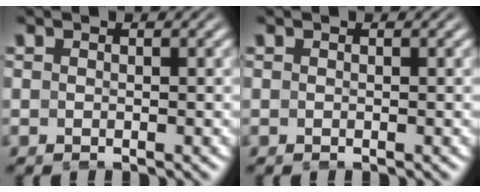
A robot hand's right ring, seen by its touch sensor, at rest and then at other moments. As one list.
[{"total": 0.0}]